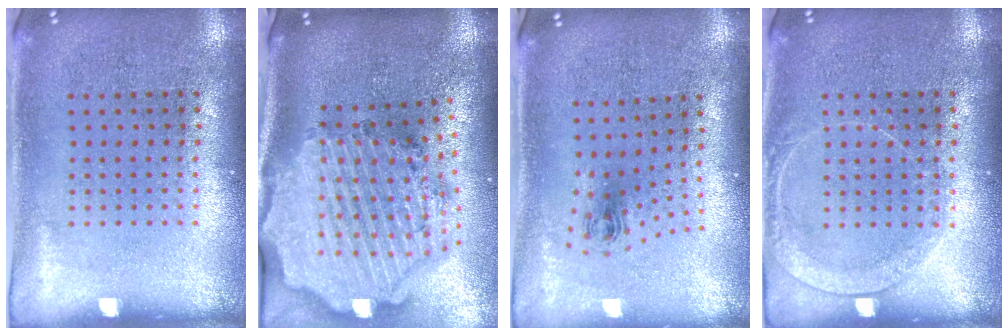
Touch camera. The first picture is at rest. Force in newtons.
{"total": 4.1, "press": 3.3, "slide": 2.4}
{"total": 0.8, "press": 0.4, "slide": 0.8}
{"total": 1.5, "press": 1.4, "slide": 0.4}